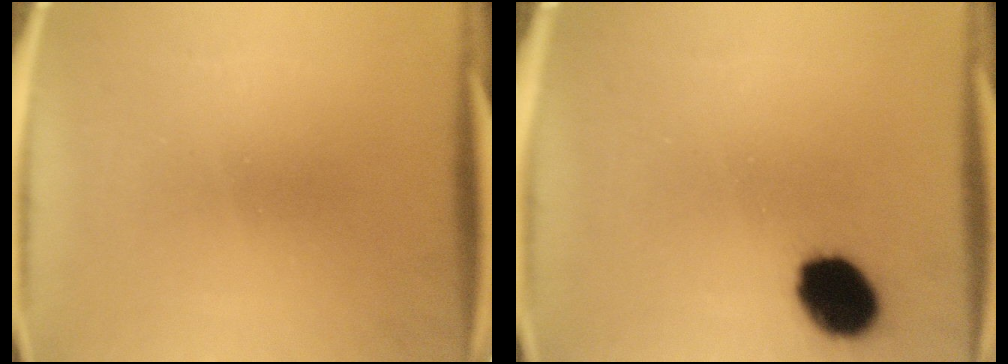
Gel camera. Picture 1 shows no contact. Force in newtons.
{"total": 10.9}